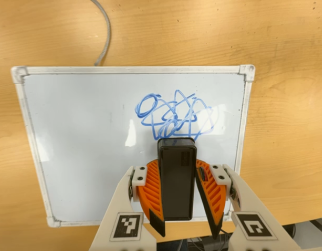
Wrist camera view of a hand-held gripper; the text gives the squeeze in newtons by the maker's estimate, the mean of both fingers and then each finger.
{"total": 5.8, "left": 5.5, "right": 6.1}